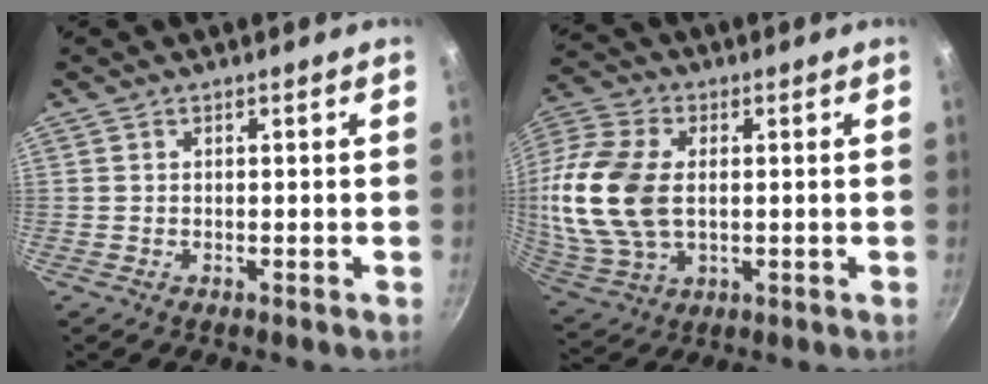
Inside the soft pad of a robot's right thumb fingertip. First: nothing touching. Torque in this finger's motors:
{"motor_torque": [-0.11, 0.75, 1.41, -0.65, 0.24]}